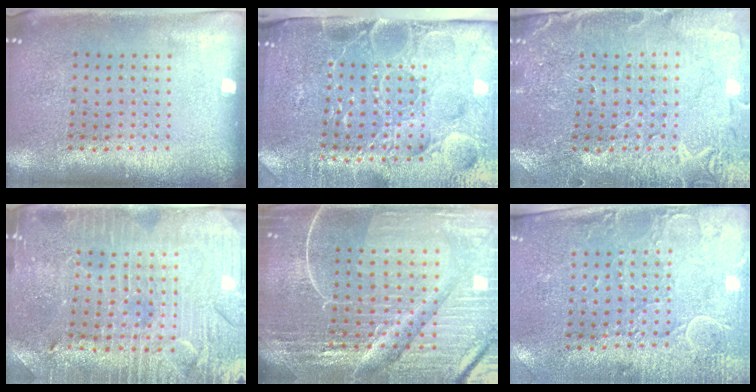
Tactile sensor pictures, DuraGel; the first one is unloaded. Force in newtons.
{"total": 5.0, "press": 4.2, "slide": 2.6}
{"total": 1.0, "press": 1.0, "slide": 0.2}
{"total": 3.3, "press": 3.3, "slide": 0.6}
{"total": 6.6, "press": 5.9, "slide": 3.0}
{"total": 2.9, "press": 2.4, "slide": 1.7}